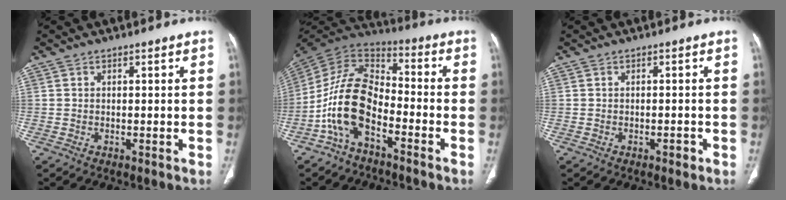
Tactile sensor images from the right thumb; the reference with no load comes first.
{"total": 13.9, "force": [-5.9, 7.5, 10.1], "torque": [-0.185, 0.068, -0.124]}
{"total": 1.1, "force": [-0.8, 0.5, 0.7], "torque": [-0.008, 0.003, -0.012]}